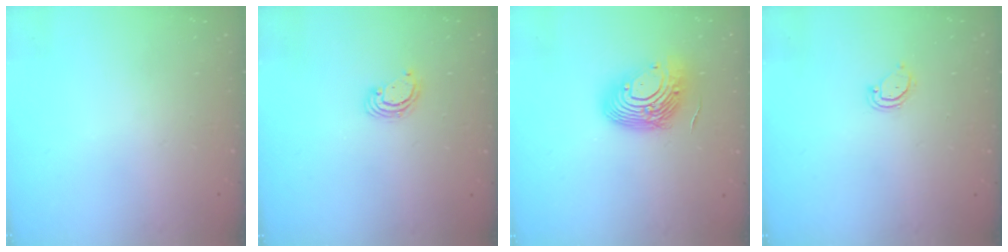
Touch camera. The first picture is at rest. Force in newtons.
{"total": 3.3, "press": 3.3, "slide": 0.4}
{"total": 12.7, "press": 12.3, "slide": 2.9}
{"total": 3.4, "press": 3.3, "slide": 0.5}